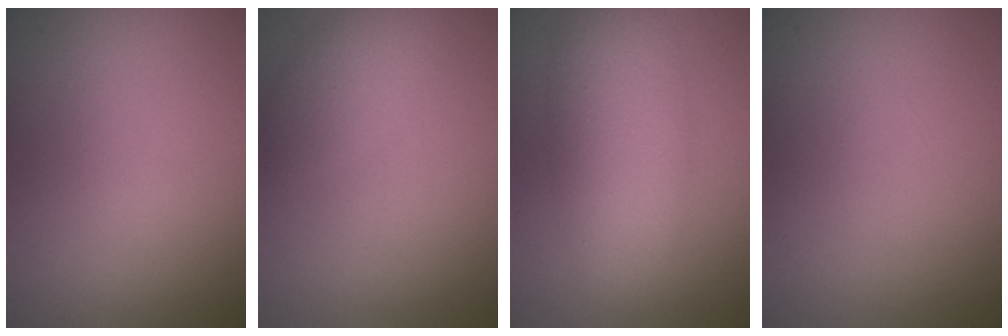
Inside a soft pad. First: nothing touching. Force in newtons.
{"total": 2.3, "press": 2.3, "slide": 0.2}
{"total": 6.2, "press": 6.2, "slide": 0.0}
{"total": 0.0}